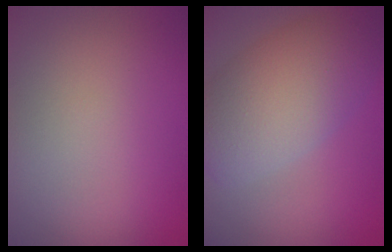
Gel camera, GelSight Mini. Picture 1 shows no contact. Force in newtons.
{"total": 7.8, "press": 7.8, "slide": 0.3}